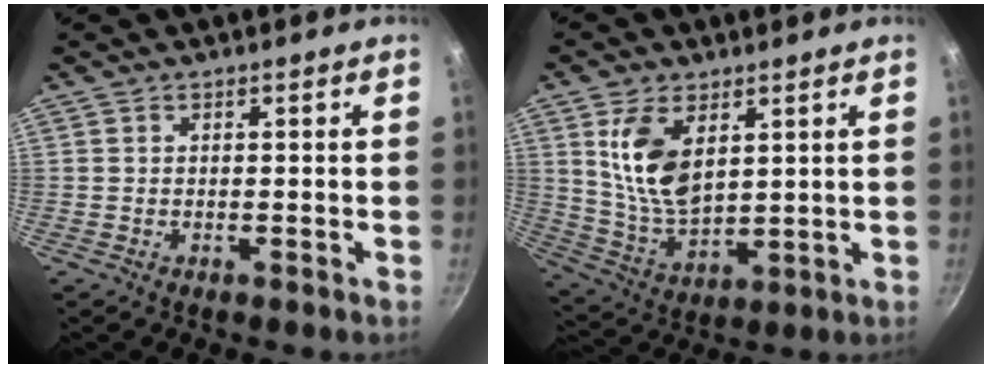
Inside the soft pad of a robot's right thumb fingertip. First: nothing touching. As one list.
[{"total": 11.9, "force": [4.1, 6.6, 9.0], "torque": [-0.160, -0.030, 0.091]}]